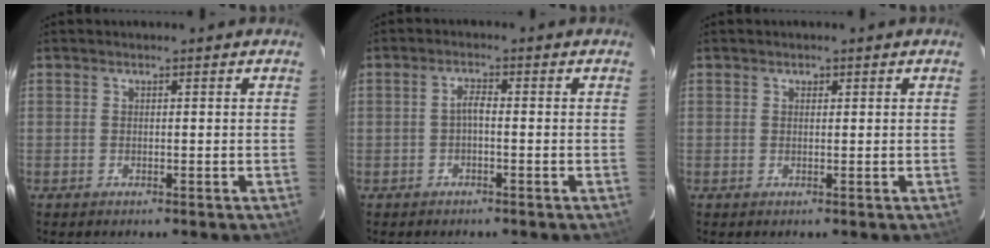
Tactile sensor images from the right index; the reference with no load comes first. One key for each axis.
{"total": 1.8, "fx": -0.7, "fy": 0.5, "fz": 1.6, "tx": -0.032, "ty": 0.008, "tz": -0.013}
{"total": 0.7, "fx": 0.3, "fy": 0.6, "fz": 0.2, "tx": -0.003, "ty": 0.003, "tz": 0.005}